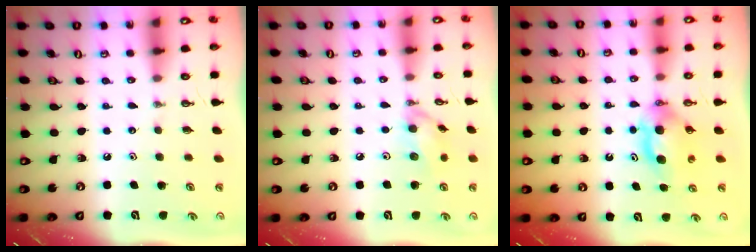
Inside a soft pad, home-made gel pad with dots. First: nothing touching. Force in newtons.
{"total": 10.0, "press": 10.0, "slide": 1.2}
{"total": 7.5, "press": 5.0, "slide": 5.6}